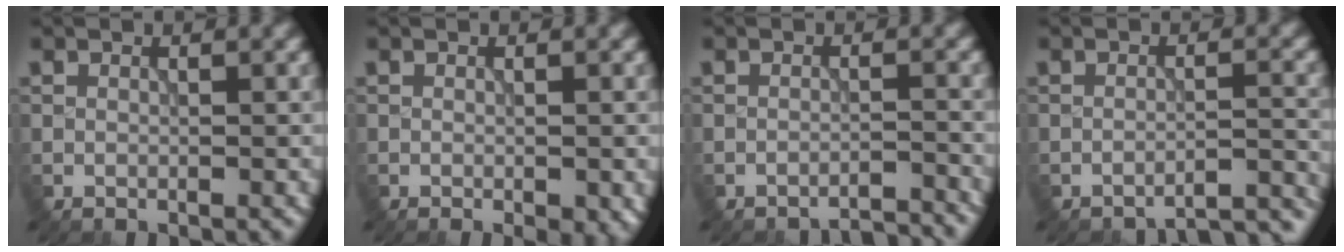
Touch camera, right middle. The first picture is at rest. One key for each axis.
{"total": 1.9, "fx": -0.9, "fy": 0.6, "fz": 1.6, "tx": -0.021, "ty": -0.006, "tz": -0.007}
{"total": 2.7, "fx": -2.7, "fy": 0.1, "fz": 0.3, "tx": 0.003, "ty": 0.006, "tz": -0.038}
{"total": 5.2, "fx": -5.1, "fy": 0.7, "fz": 1.2, "tx": -0.006, "ty": 0.009, "tz": -0.064}